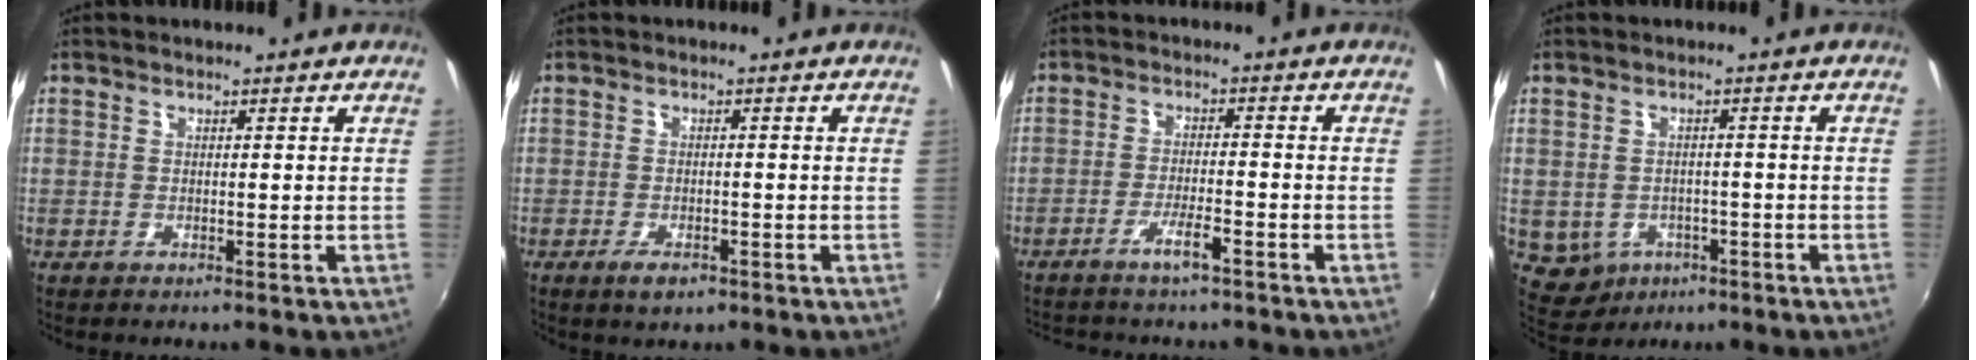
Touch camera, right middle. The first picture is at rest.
{"total": 3.3, "force": [-1.9, 1.5, 2.1], "torque": [-0.050, -0.008, -0.033]}
{"total": 3.7, "force": [-3.0, 0.4, 2.2], "torque": [-0.058, 0.004, -0.054]}
{"total": 6.7, "force": [-2.6, 5.7, 2.4], "torque": [-0.068, -0.006, -0.019]}